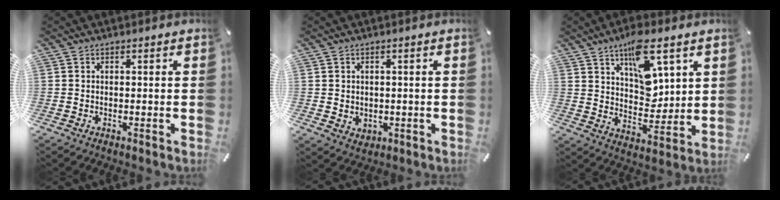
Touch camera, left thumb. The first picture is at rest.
{"total": 2.8, "force": [0.8, 2.7, 0.1], "torque": [0.001, 0.001, 0.015]}
{"total": 13.2, "force": [7.2, 7.0, 8.6], "torque": [-0.121, -0.037, 0.125]}